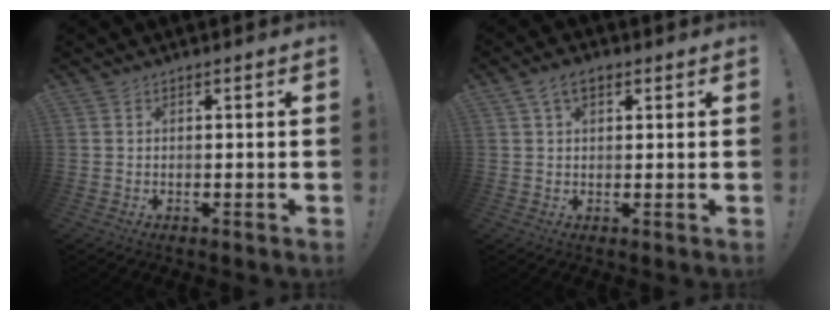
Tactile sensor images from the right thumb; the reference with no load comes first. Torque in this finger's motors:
{"motor_torque": [-0.46, 0.46, 0.02, -0.01, 0.00]}